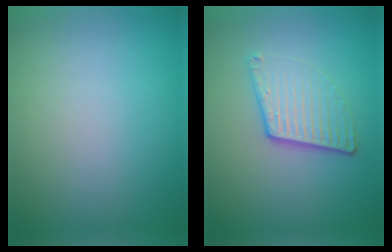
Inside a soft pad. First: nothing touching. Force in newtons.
{"total": 4.0, "press": 2.7, "slide": 2.9}